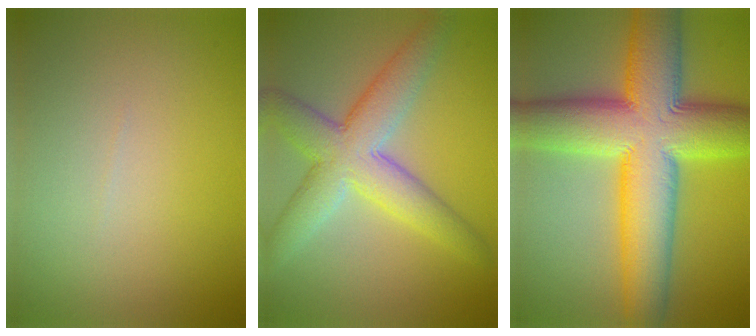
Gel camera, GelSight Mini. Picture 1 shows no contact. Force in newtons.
{"total": 6.9, "press": 6.9, "slide": 0.1}
{"total": 13.9, "press": 13.9, "slide": 0.5}